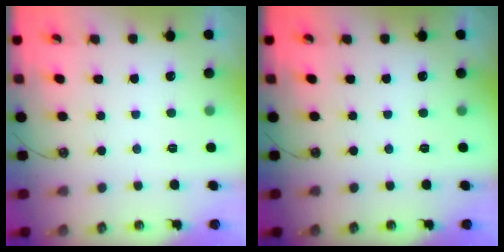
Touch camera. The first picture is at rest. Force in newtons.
{"total": 0.0}